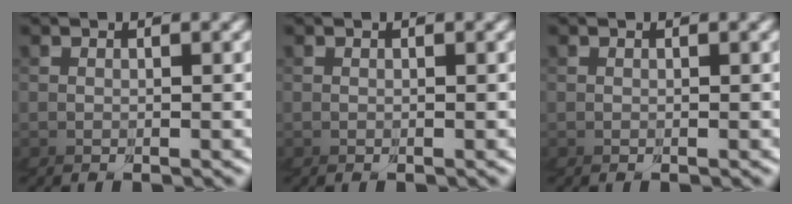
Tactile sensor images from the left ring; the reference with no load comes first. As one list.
[{"total": 0.0}, {"total": 0.0}]